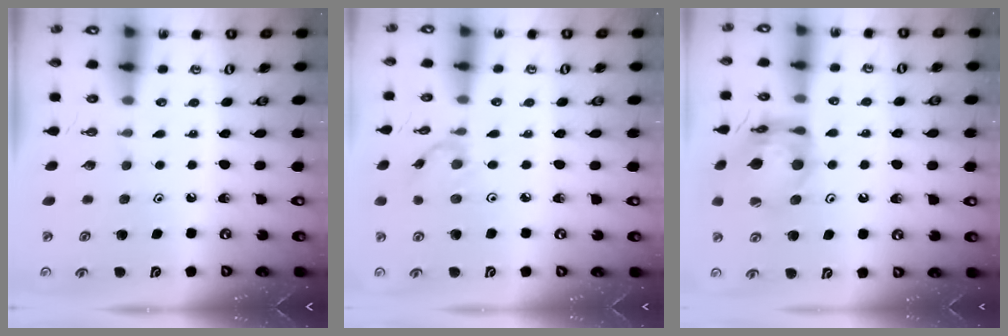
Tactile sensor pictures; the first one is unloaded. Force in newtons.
{"total": 1.3, "press": 1.2, "slide": 0.4}
{"total": 13.7, "press": 13.6, "slide": 1.7}